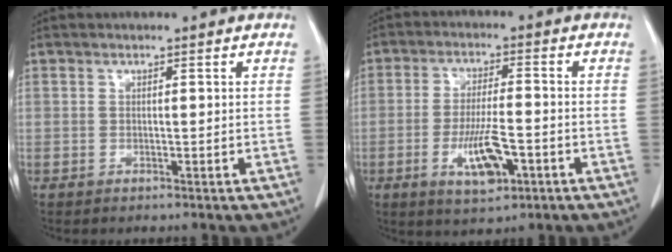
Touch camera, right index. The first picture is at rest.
{"total": 8.2, "force": [-3.1, 2.1, 7.3], "torque": [-0.140, -0.007, -0.047]}